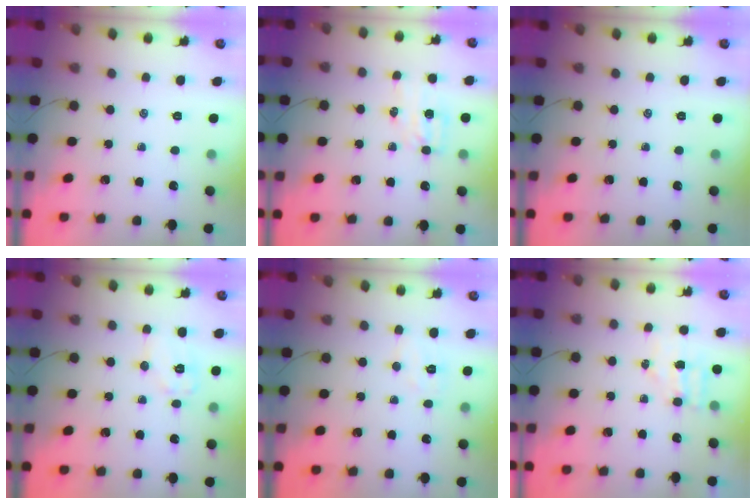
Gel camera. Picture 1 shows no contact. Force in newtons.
{"total": 4.6, "press": 4.5, "slide": 1.0}
{"total": 0.0}
{"total": 7.6, "press": 7.6, "slide": 0.6}
{"total": 4.8, "press": 4.7, "slide": 1.0}
{"total": 4.1, "press": 4.1, "slide": 0.7}